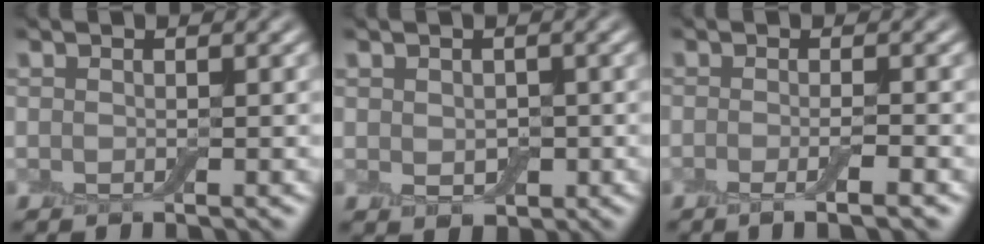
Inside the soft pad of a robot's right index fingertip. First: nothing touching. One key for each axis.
{"total": 1.9, "fx": 0.0, "fy": 1.4, "fz": 1.2, "tx": -0.018, "ty": -0.004, "tz": 0.002}
{"total": 2.7, "fx": -1.0, "fy": 0.5, "fz": 2.4, "tx": -0.035, "ty": -0.005, "tz": -0.020}